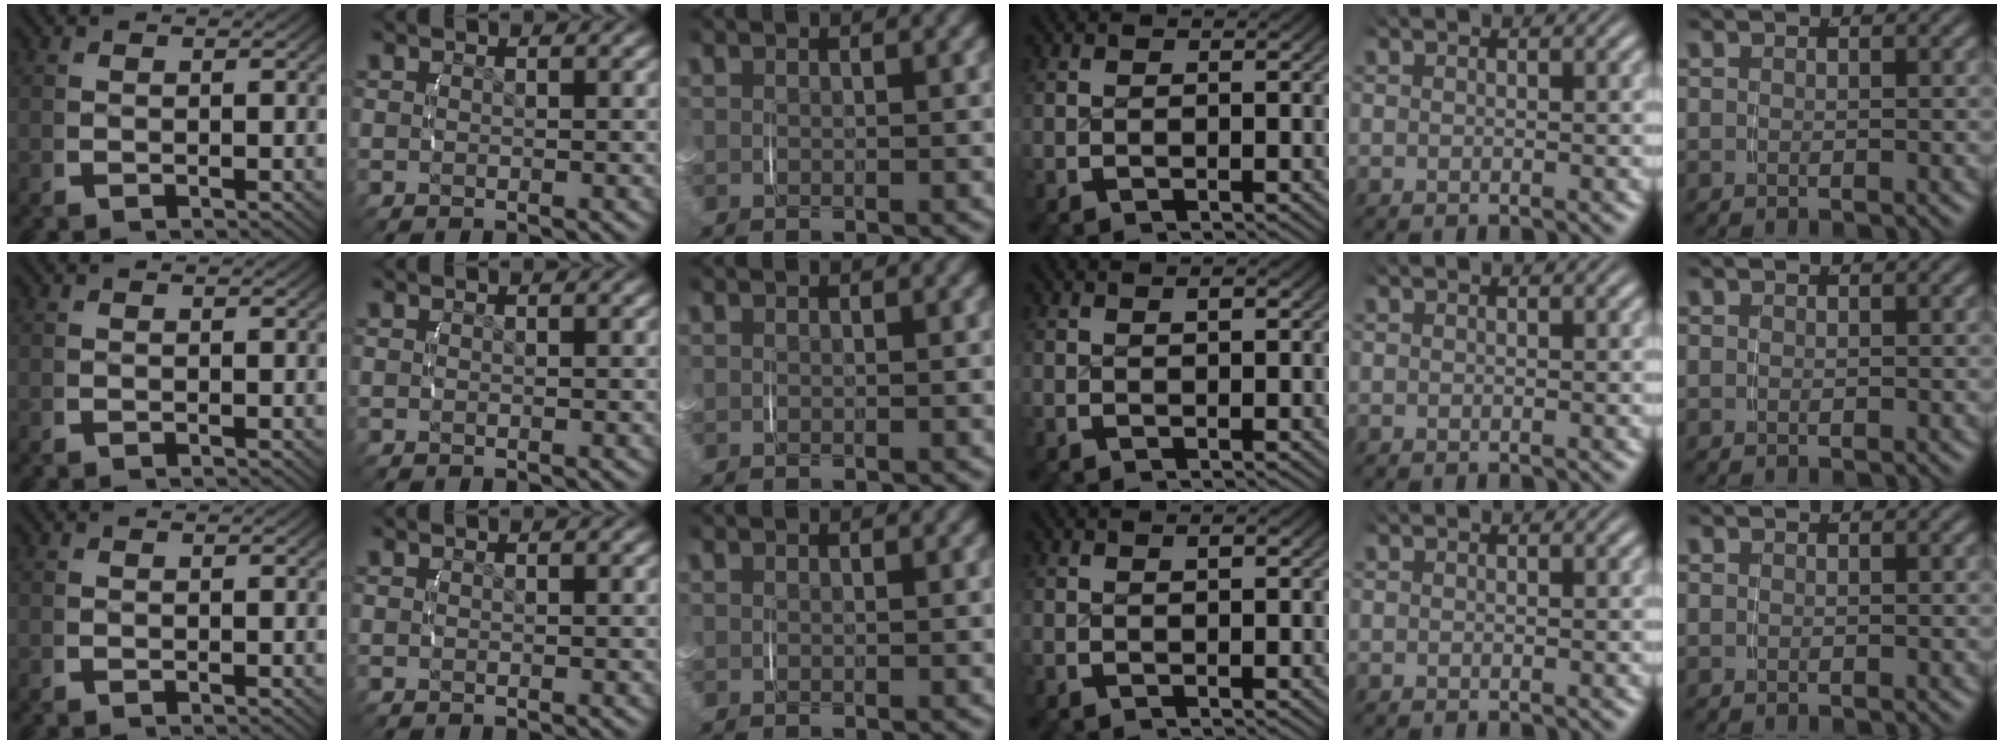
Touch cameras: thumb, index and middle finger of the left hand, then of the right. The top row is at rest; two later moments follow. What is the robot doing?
{"motion": "lift_and_place", "object": "small bumper sticker"}